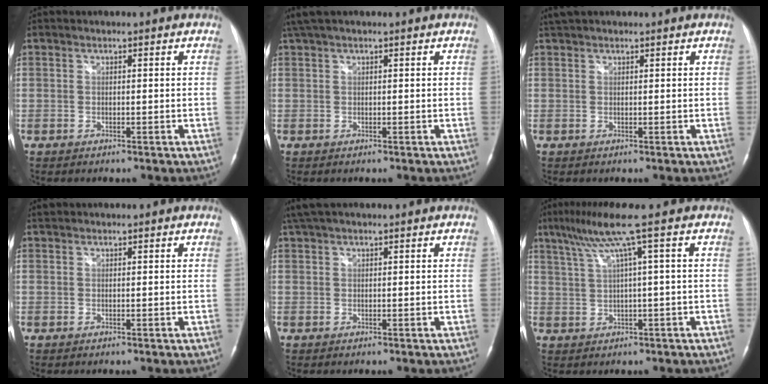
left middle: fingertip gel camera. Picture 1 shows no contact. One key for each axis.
{"total": 3.4, "fx": 2.7, "fy": 0.6, "fz": 2.1, "tx": -0.044, "ty": 0.039, "tz": 0.054}
{"total": 2.9, "fx": 2.7, "fy": 0.9, "fz": 0.8, "tx": -0.016, "ty": 0.026, "tz": 0.047}
{"total": 0.7, "fx": 0.6, "fy": 0.3, "fz": 0.0, "tx": -0.007, "ty": 0.016, "tz": 0.013}
{"total": 3.9, "fx": 3.1, "fy": 0.8, "fz": 2.2, "tx": -0.044, "ty": 0.038, "tz": 0.060}
{"total": 6.8, "fx": 3.3, "fy": -1.6, "fz": 5.7, "tx": -0.114, "ty": 0.025, "tz": 0.066}